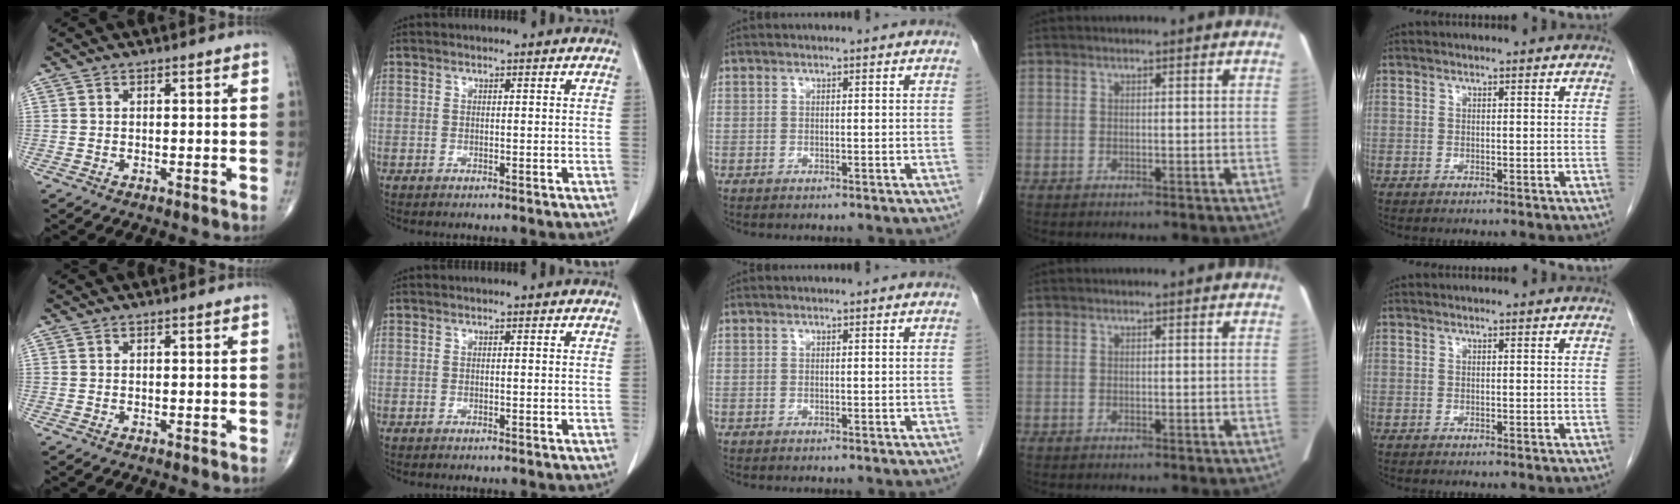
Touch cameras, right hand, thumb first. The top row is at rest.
{}